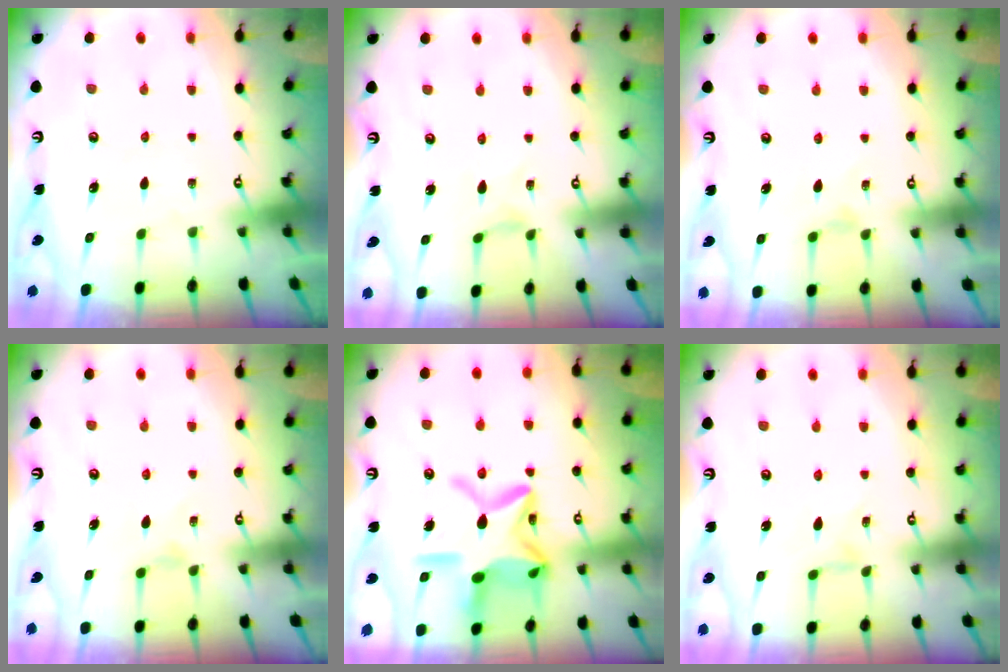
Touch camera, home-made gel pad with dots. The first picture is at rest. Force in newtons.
{"total": 0.0}
{"total": 2.4, "press": 2.3, "slide": 0.4}
{"total": 2.4, "press": 2.3, "slide": 0.4}
{"total": 19.9, "press": 19.8, "slide": 1.6}
{"total": 0.9, "press": 0.9, "slide": 0.3}